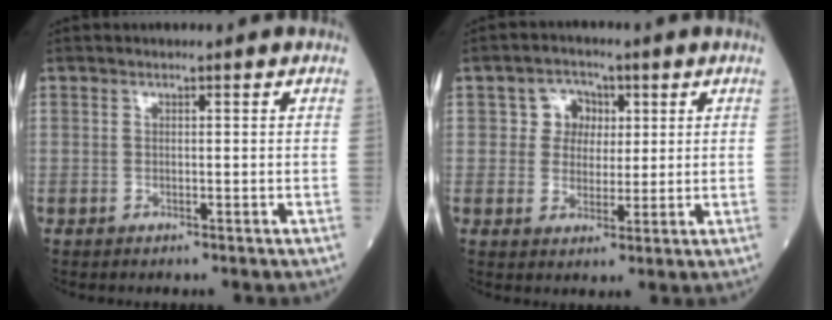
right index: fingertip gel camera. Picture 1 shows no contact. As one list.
[{"total": 4.8, "force": [1.3, 4.3, 1.7], "torque": [-0.020, 0.015, 0.022]}]